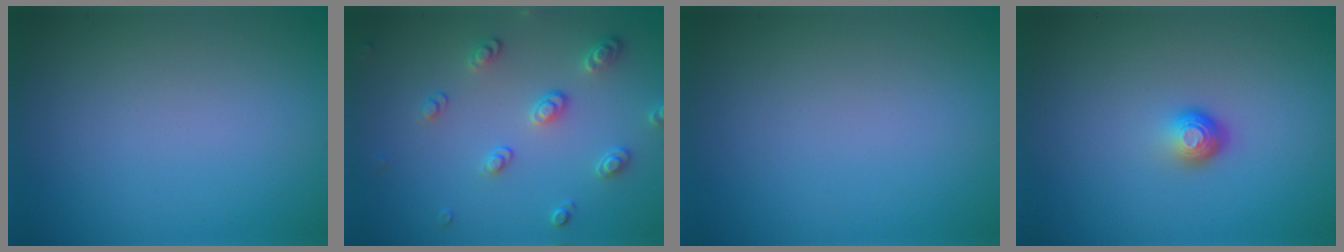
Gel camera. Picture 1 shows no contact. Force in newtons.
{"total": 2.7, "press": 2.6, "slide": 0.4}
{"total": 0.0}
{"total": 1.7, "press": 1.1, "slide": 1.3}